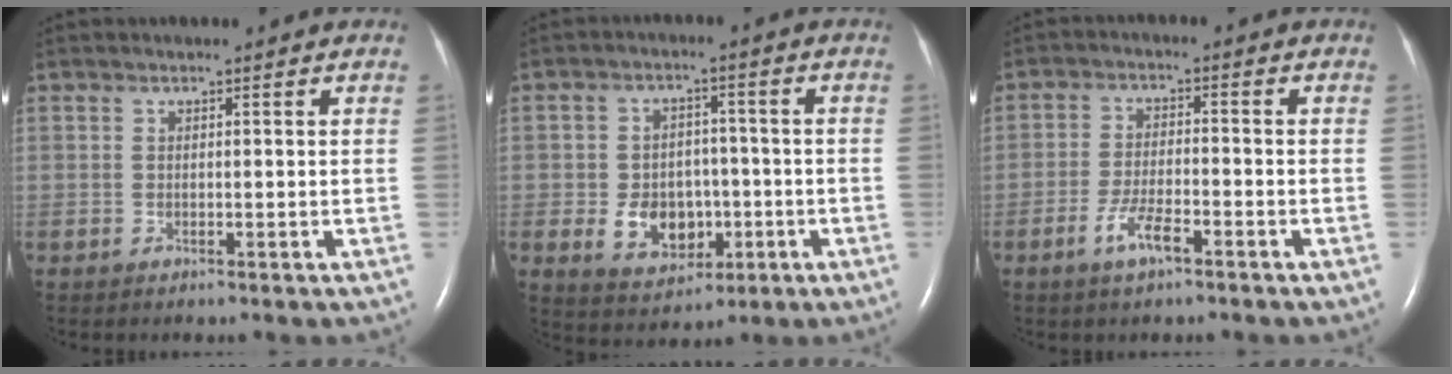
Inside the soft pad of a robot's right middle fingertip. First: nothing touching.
{"total": 8.0, "force": [-1.8, 6.0, 5.0], "torque": [-0.089, 0.007, -0.019]}
{"total": 4.9, "force": [-2.9, 1.1, 3.8], "torque": [-0.076, -0.001, -0.055]}